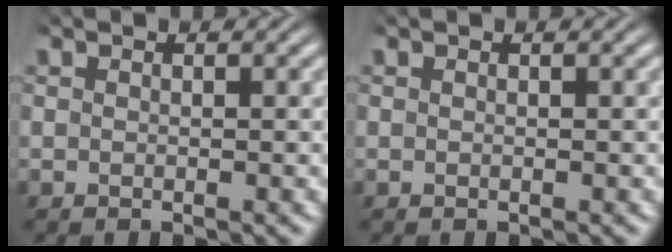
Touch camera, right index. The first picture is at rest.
{"total": 0.0}